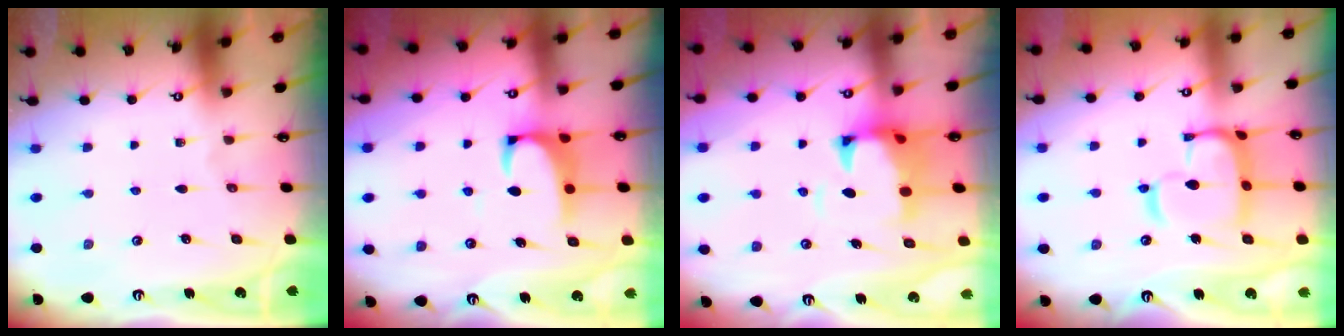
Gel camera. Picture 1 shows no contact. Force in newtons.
{"total": 2.2, "press": 2.0, "slide": 1.0}
{"total": 3.5, "press": 3.3, "slide": 1.2}
{"total": 12.5, "press": 12.4, "slide": 1.3}